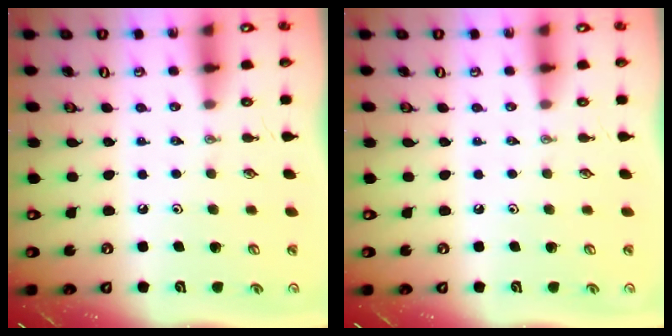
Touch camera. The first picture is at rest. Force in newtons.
{"total": 0.0}